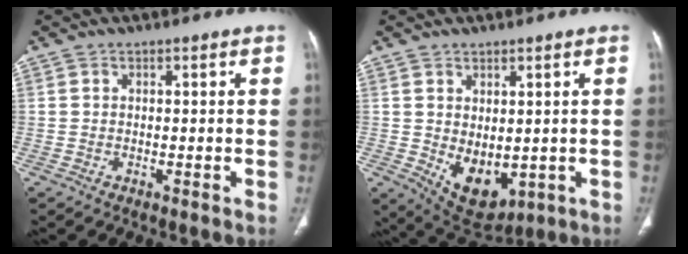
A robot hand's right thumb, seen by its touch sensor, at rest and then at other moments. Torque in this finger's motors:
{"motor_torque": [-0.50, 0.44, 0.01, 0.07, 0.07]}